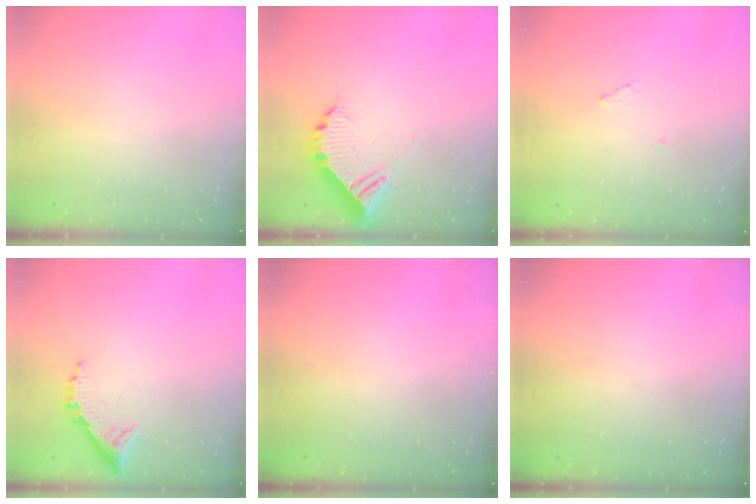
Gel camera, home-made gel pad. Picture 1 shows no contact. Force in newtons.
{"total": 10.5, "press": 10.4, "slide": 1.1}
{"total": 6.4, "press": 6.4, "slide": 0.4}
{"total": 11.1, "press": 11.1, "slide": 0.3}
{"total": 2.8, "press": 2.8, "slide": 0.3}
{"total": 3.2, "press": 3.2, "slide": 0.1}